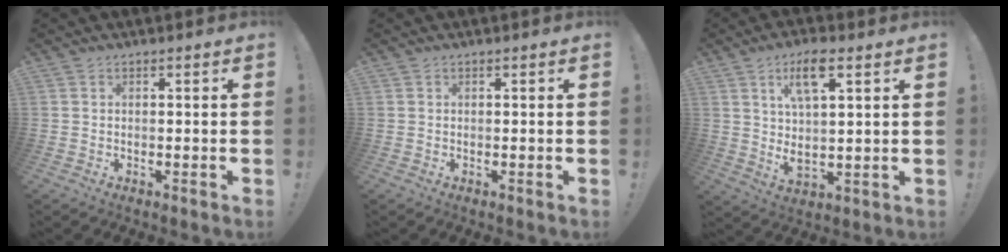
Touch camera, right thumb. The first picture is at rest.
{"total": 0.0}
{"total": 10.9, "force": [5.0, 3.6, 9.0], "torque": [-0.151, -0.013, 0.086]}